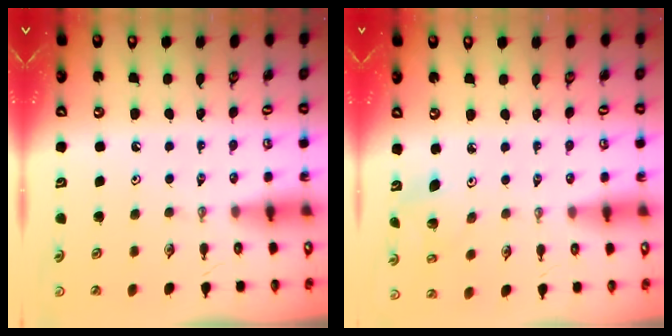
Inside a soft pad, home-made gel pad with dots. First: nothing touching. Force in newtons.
{"total": 3.5, "press": 3.5, "slide": 0.3}